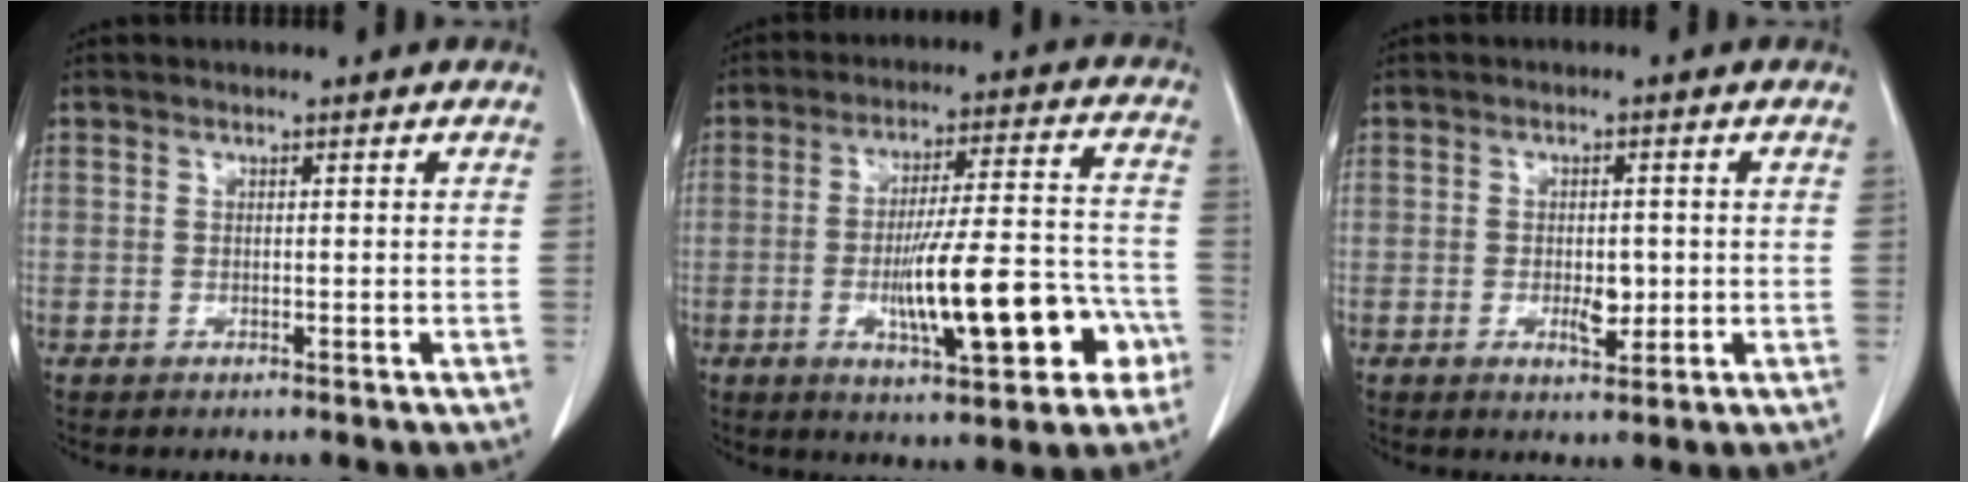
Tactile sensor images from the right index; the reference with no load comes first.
{"total": 15.9, "force": [-5.2, 3.3, 14.6], "torque": [-0.225, 0.017, -0.070]}
{"total": 3.5, "force": [-0.6, 1.7, 3.0], "torque": [-0.048, 0.000, -0.005]}